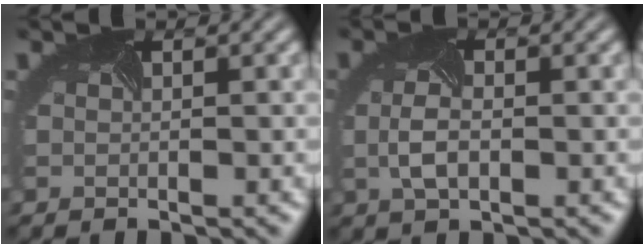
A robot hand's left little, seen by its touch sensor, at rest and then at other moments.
{"total": 2.5, "force": [-0.3, 1.2, 2.2], "torque": [-0.058, -0.004, -0.005]}